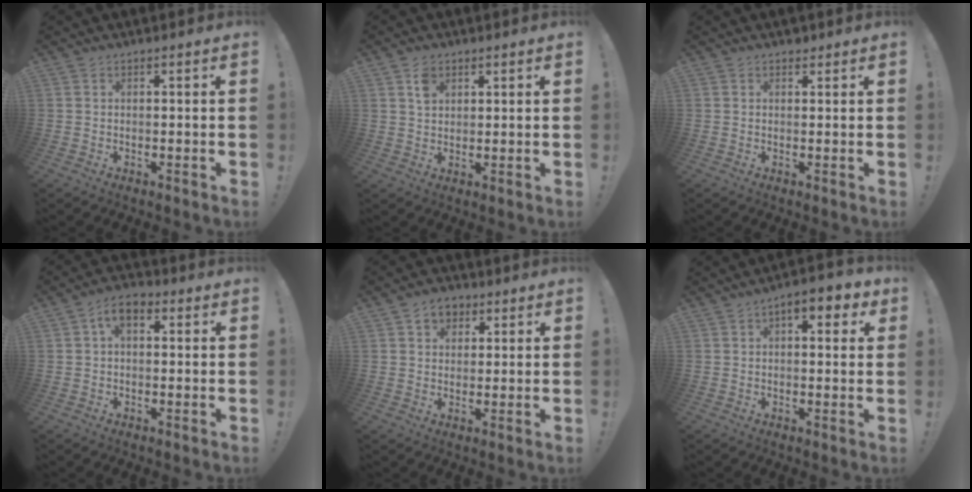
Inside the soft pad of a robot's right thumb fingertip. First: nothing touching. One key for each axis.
{"total": 4.0, "fx": 2.0, "fy": 2.7, "fz": 2.1, "tx": -0.027, "ty": -0.005, "tz": 0.035}
{"total": 1.1, "fx": 0.9, "fy": 0.6, "fz": 0.1, "tx": 0.006, "ty": -0.005, "tz": 0.017}
{"total": 5.6, "fx": 1.4, "fy": 3.2, "fz": 4.3, "tx": -0.068, "ty": 0.003, "tz": 0.027}
{"total": 6.1, "fx": 3.0, "fy": 4.7, "fz": 2.5, "tx": -0.033, "ty": -0.006, "tz": 0.054}
{"total": 6.5, "fx": 2.7, "fy": 2.9, "fz": 5.1, "tx": -0.050, "ty": -0.011, "tz": 0.038}